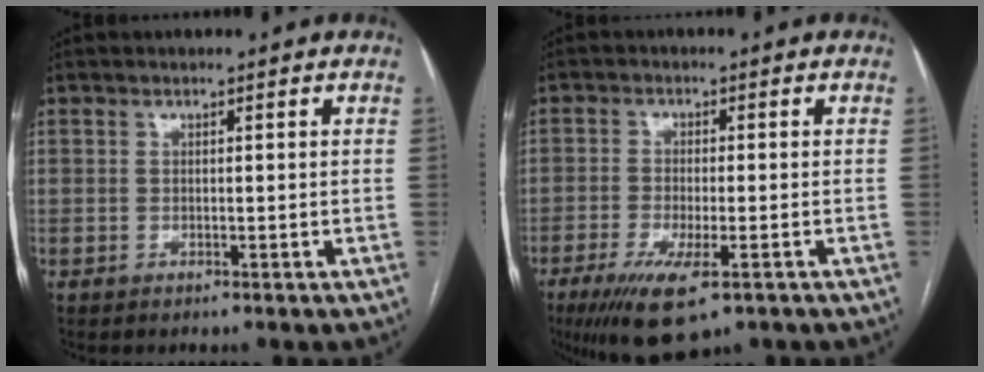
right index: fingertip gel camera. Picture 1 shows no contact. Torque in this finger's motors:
{"motor_torque": [1.27, -0.33, 0.55, 0.13]}